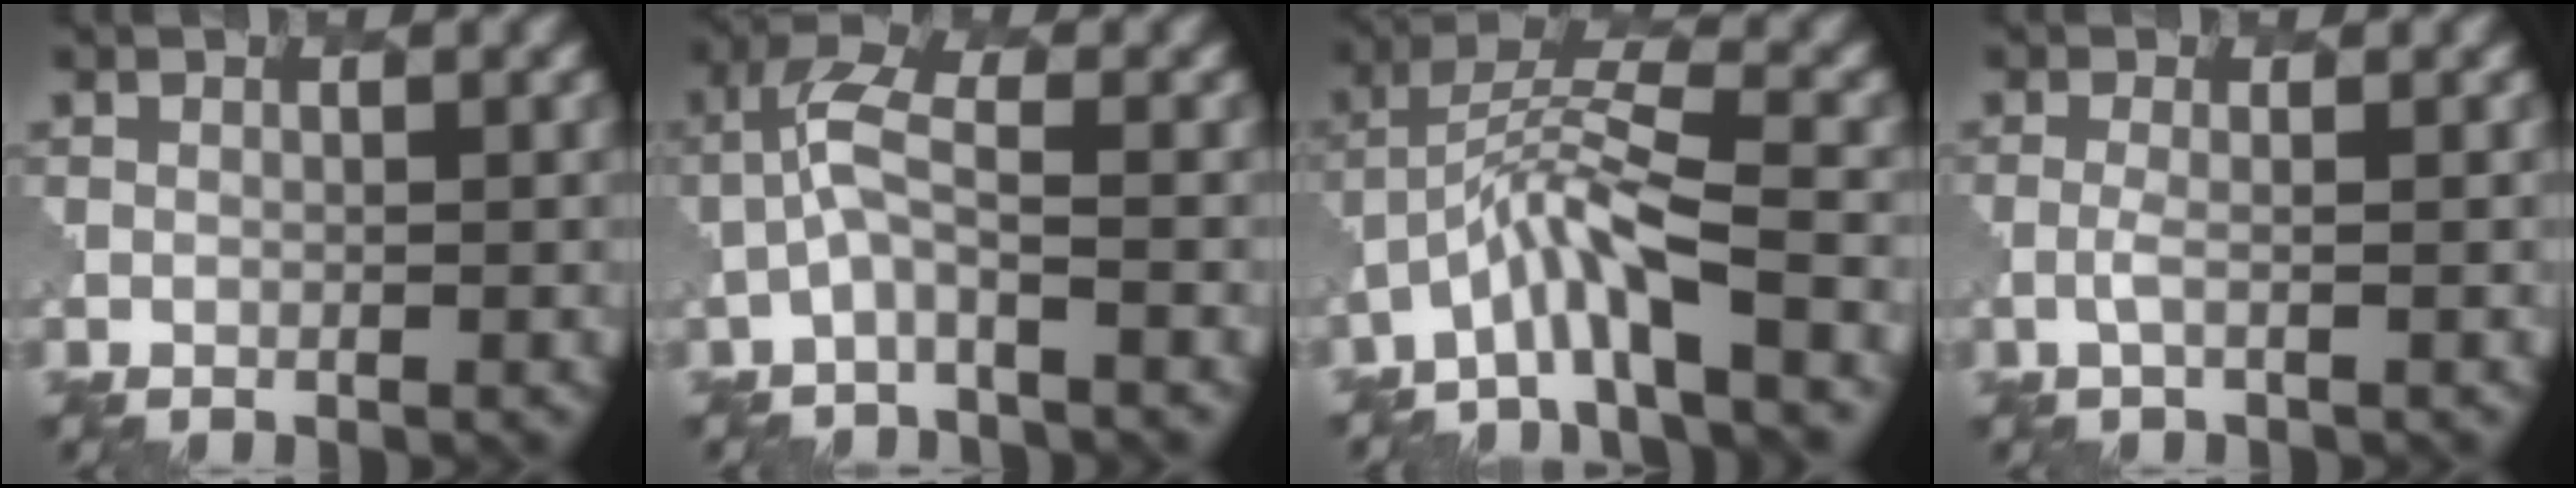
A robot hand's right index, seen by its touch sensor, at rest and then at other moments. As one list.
[{"total": 3.0, "force": [-0.9, 0.8, 2.8], "torque": [-0.066, 0.013, -0.026]}, {"total": 5.4, "force": [-2.9, 0.9, 4.5], "torque": [-0.086, 0.013, -0.061]}, {"total": 1.1, "force": [0.0, 0.3, 1.1], "torque": [-0.019, 0.000, -0.007]}]